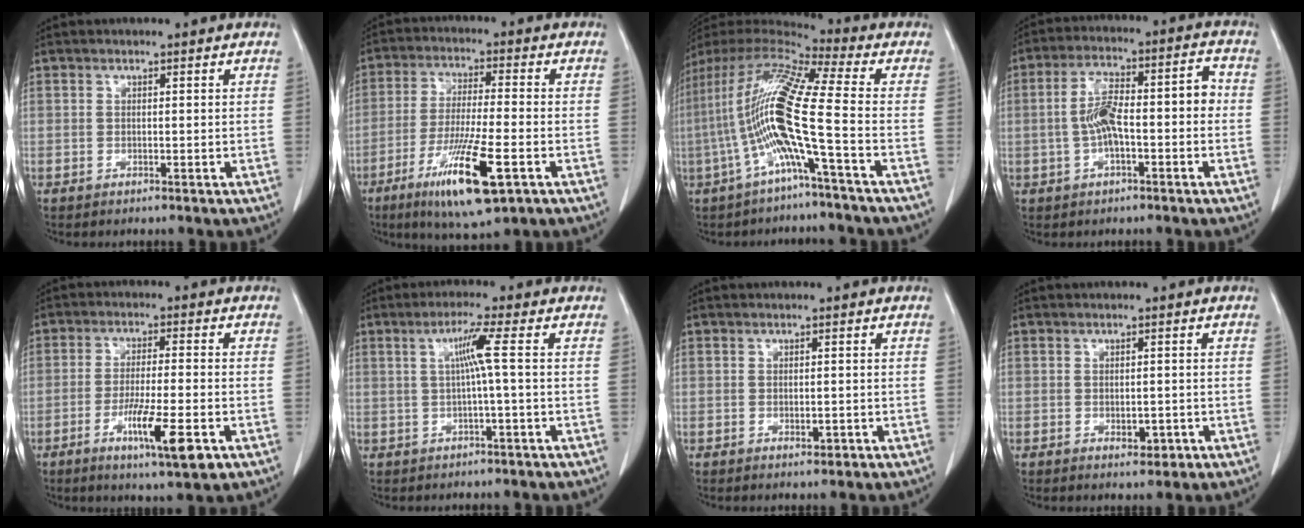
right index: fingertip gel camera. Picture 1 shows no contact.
{"total": 13.4, "force": [-6.2, 1.5, 11.8], "torque": [-0.223, -0.032, -0.104]}
{"total": 15.8, "force": [-3.7, -0.5, 15.3], "torque": [-0.310, 0.011, -0.087]}
{"total": 9.8, "force": [-1.3, 3.1, 9.2], "torque": [-0.169, 0.043, -0.019]}
{"total": 9.5, "force": [-4.2, 0.7, 8.5], "torque": [-0.144, -0.020, -0.068]}
{"total": 4.2, "force": [0.4, -1.1, 4.0], "torque": [-0.078, 0.007, 0.009]}
{"total": 1.3, "force": [-0.5, 0.5, 1.1], "torque": [-0.019, -0.002, -0.005]}
{"total": 2.3, "force": [-0.8, 1.2, 1.7], "torque": [-0.025, 0.000, -0.005]}